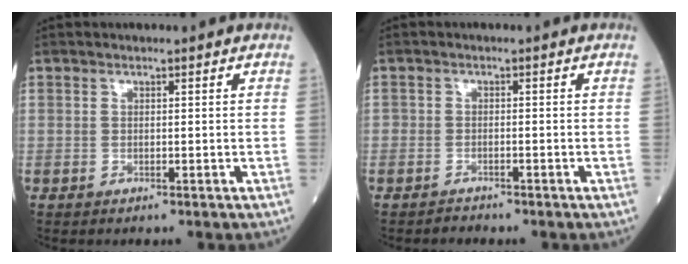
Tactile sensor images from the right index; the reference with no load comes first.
{"total": 1.4, "force": [-1.3, 0.4, -0.3], "torque": [0.004, -0.003, -0.022]}